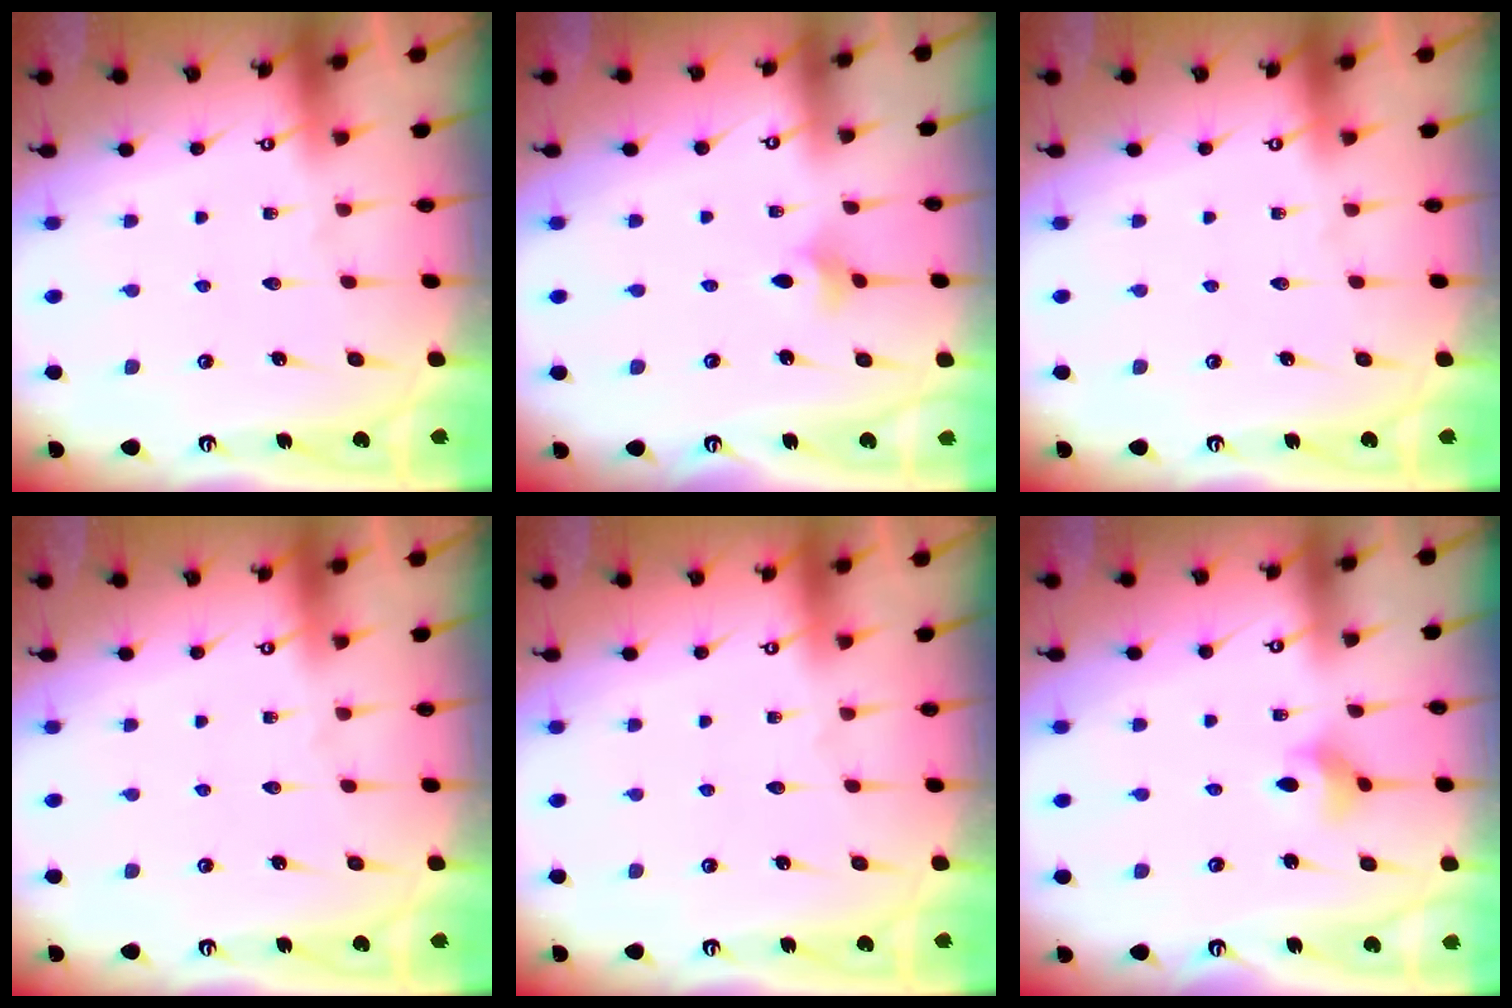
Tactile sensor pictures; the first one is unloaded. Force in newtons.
{"total": 2.5, "press": 2.4, "slide": 0.6}
{"total": 0.0}
{"total": 0.0}
{"total": 0.0}
{"total": 3.9, "press": 3.9, "slide": 0.6}